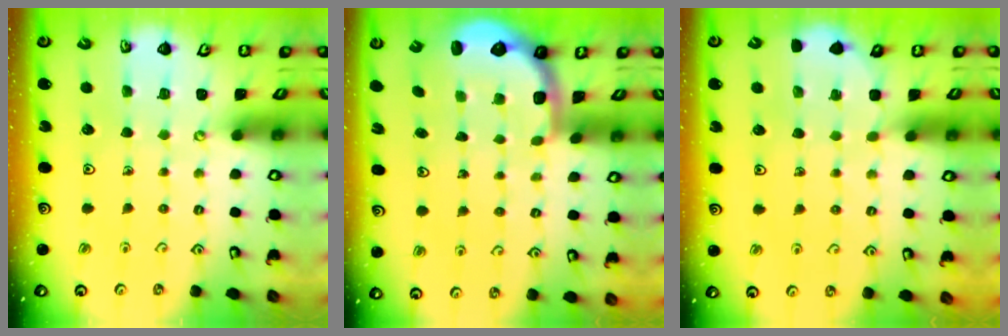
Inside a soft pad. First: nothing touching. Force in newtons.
{"total": 3.0, "press": 2.1, "slide": 2.1}
{"total": 3.6, "press": 3.6, "slide": 0.4}